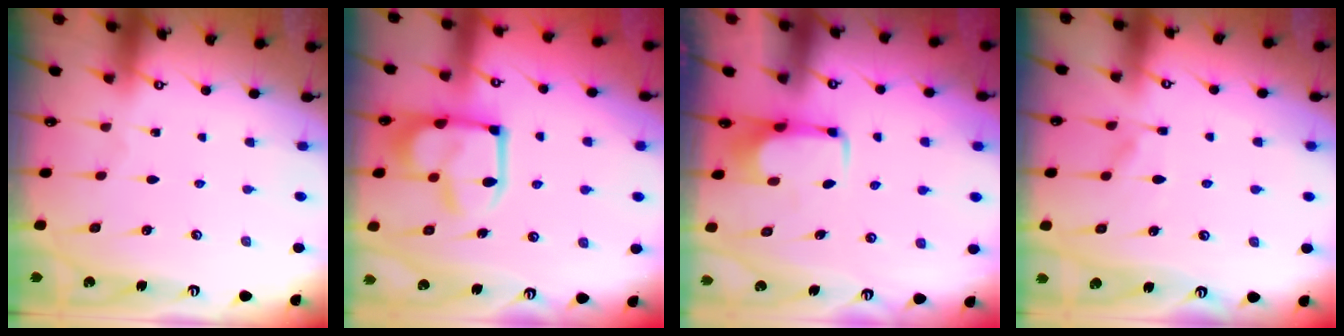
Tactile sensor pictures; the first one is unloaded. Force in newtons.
{"total": 7.7, "press": 7.6, "slide": 1.2}
{"total": 2.1, "press": 2.1, "slide": 0.4}
{"total": 6.0, "press": 6.0, "slide": 0.5}